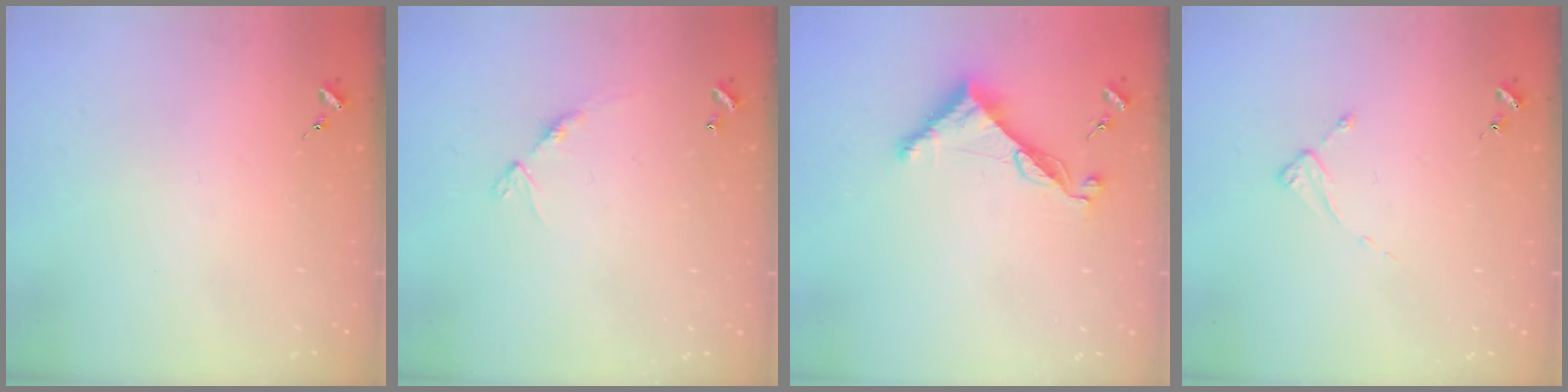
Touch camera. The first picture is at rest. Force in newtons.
{"total": 8.4, "press": 8.4, "slide": 0.6}
{"total": 9.0, "press": 9.0, "slide": 0.6}
{"total": 2.4, "press": 2.4, "slide": 0.3}